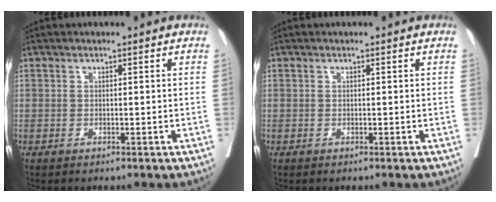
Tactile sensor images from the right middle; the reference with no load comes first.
{"total": 0.0}